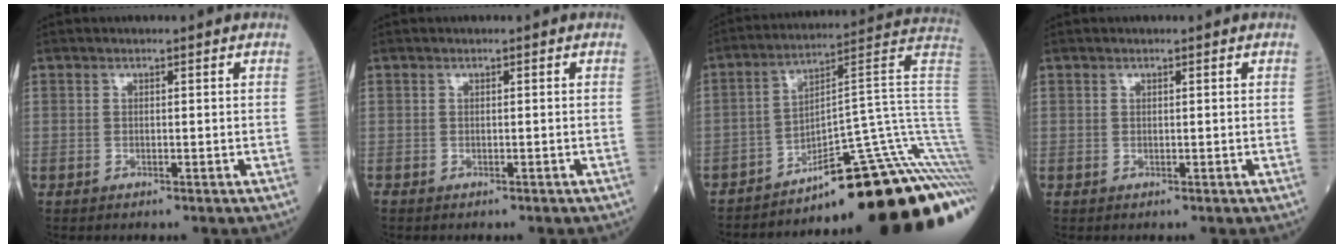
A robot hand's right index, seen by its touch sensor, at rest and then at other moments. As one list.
[{"total": 1.2, "force": [-0.7, 0.6, 0.7], "torque": [-0.024, 0.000, -0.006]}, {"total": 28.6, "force": [-19.8, 2.3, 20.5], "torque": [-0.160, 0.014, -0.279]}, {"total": 0.0}]